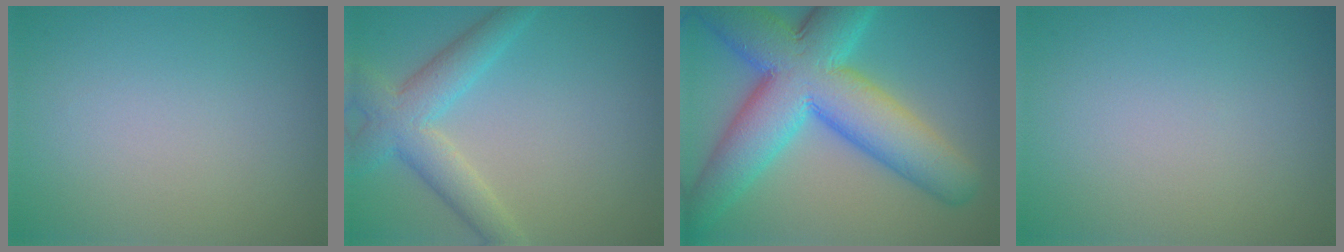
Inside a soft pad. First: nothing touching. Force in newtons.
{"total": 4.7, "press": 4.7, "slide": 0.2}
{"total": 12.7, "press": 12.7, "slide": 0.4}
{"total": 0.0}